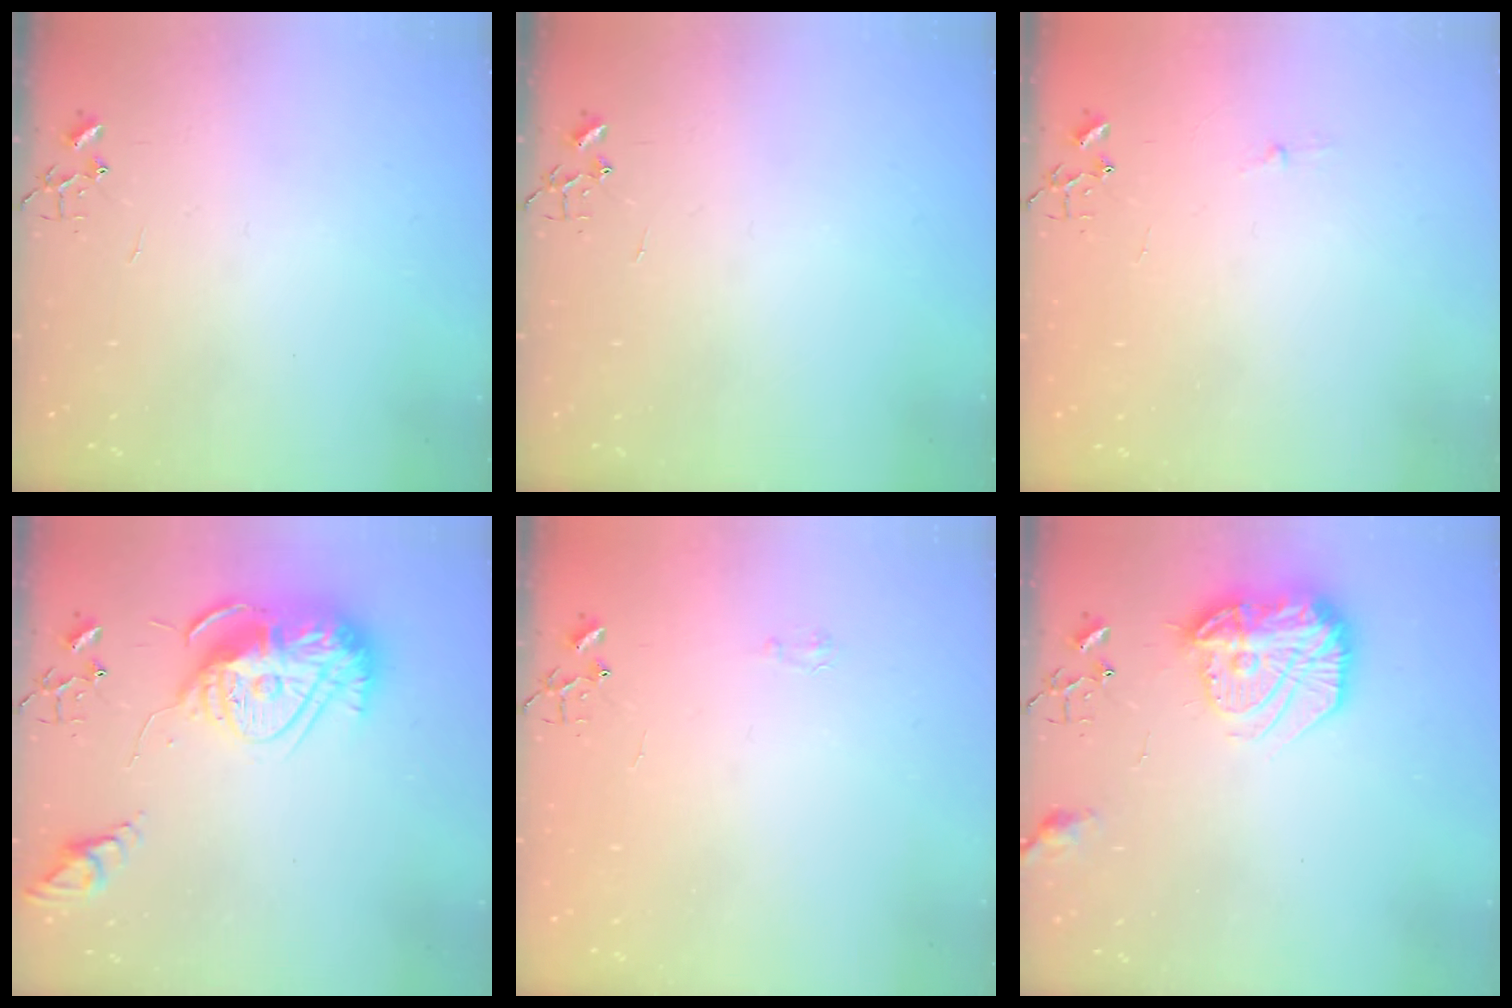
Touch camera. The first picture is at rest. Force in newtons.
{"total": 0.0}
{"total": 2.6, "press": 2.5, "slide": 0.4}
{"total": 17.0, "press": 16.9, "slide": 1.5}
{"total": 4.1, "press": 4.0, "slide": 0.7}
{"total": 18.4, "press": 18.3, "slide": 1.4}